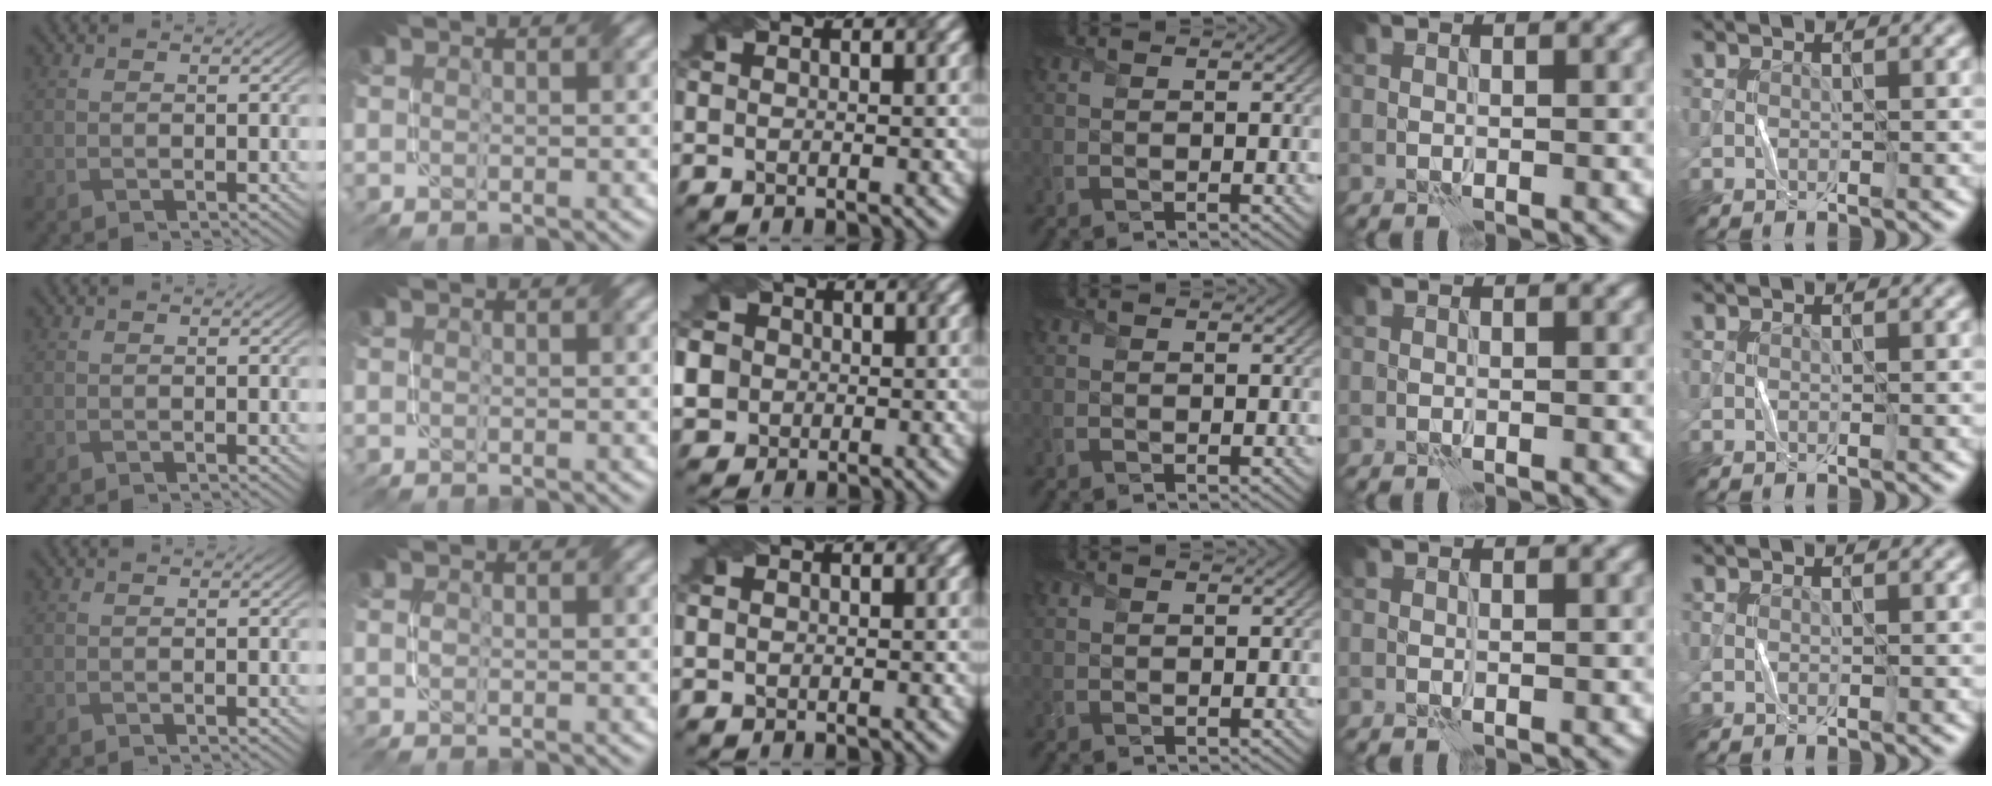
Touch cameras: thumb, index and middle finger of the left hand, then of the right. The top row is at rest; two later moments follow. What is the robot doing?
{"motion": "fold", "object": "paper"}